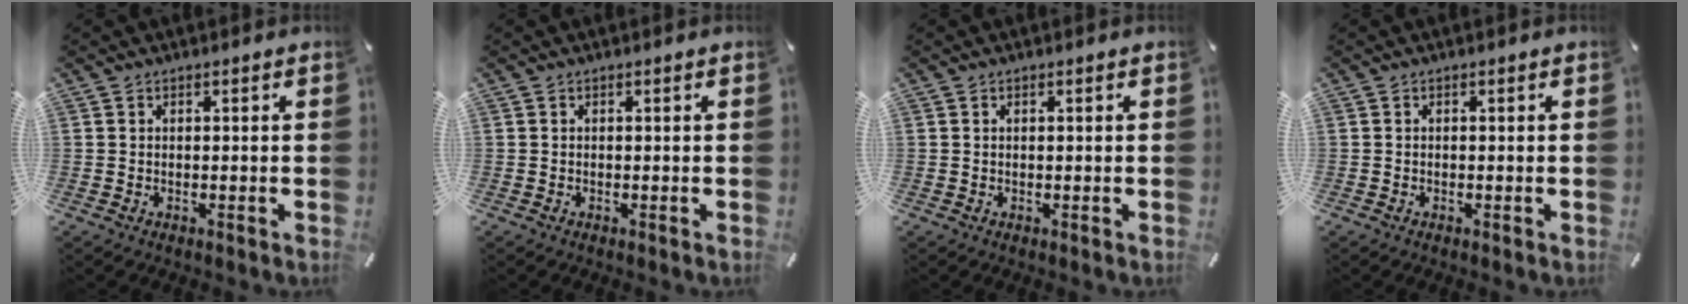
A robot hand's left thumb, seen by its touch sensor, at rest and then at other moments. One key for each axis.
{"total": 0.0}
{"total": 0.0}
{"total": 0.0}